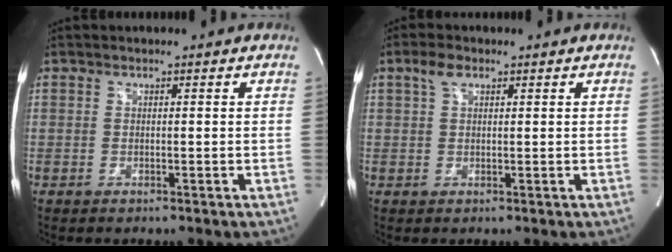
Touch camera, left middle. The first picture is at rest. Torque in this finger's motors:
{"motor_torque": [0.28, 0.18, 0.03, 0.01]}